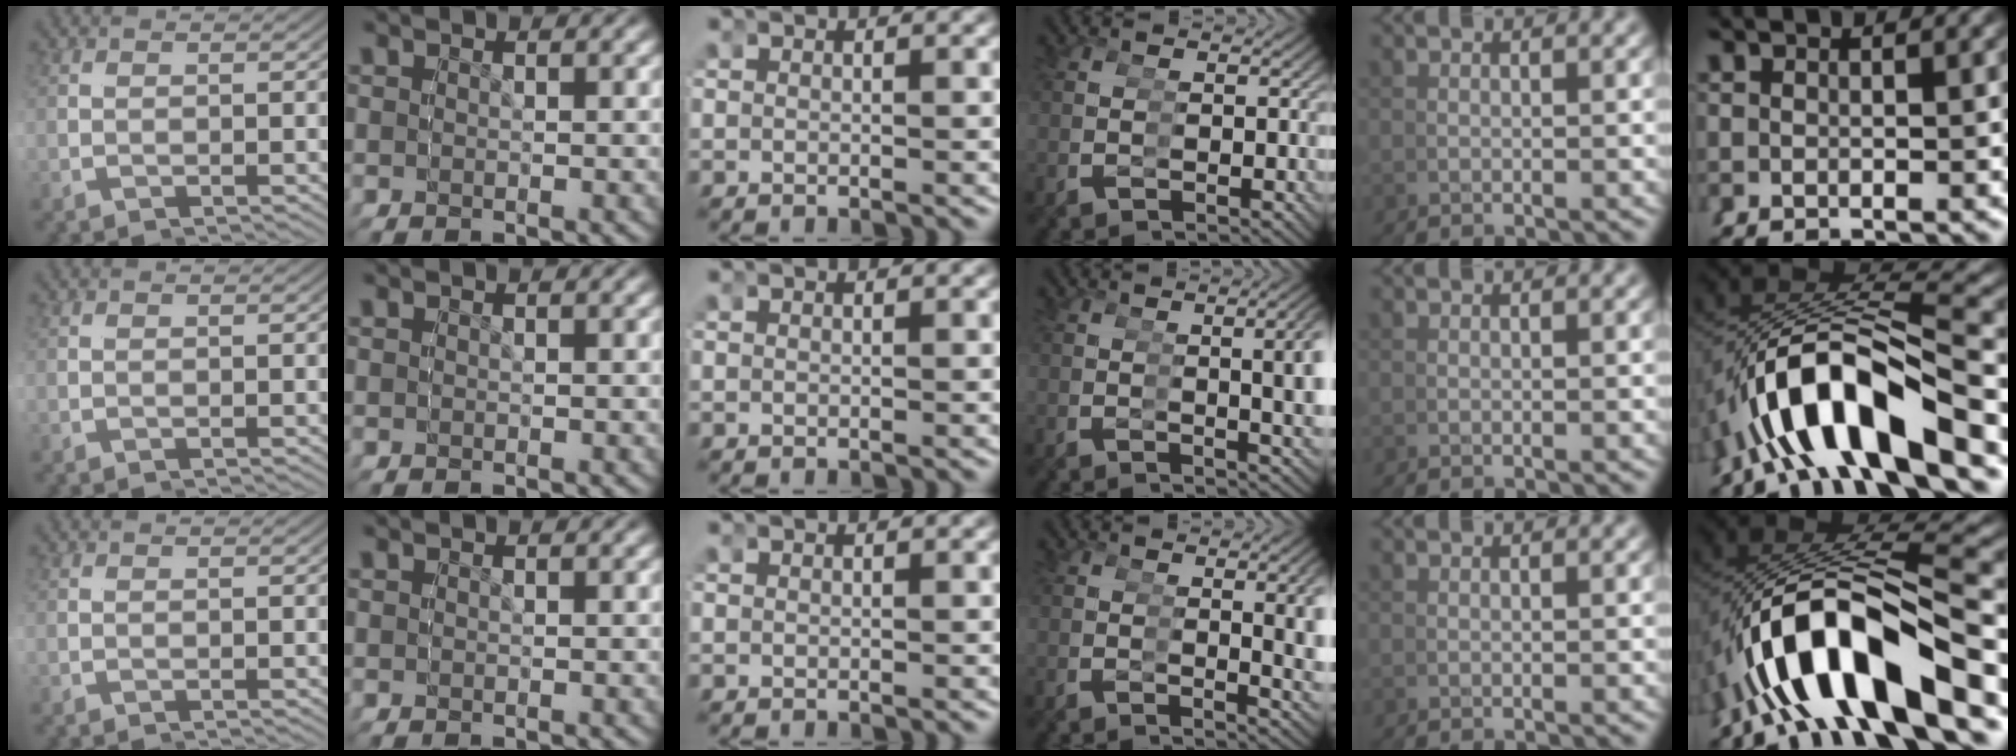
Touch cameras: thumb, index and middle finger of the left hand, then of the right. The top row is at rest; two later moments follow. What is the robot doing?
{"motion": "grasp_and_lifting", "object": "cup"}